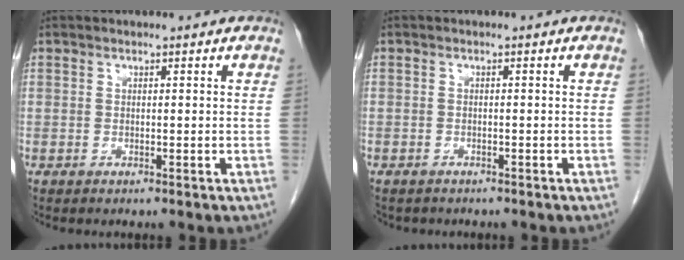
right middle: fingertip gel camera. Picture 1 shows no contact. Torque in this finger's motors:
{"motor_torque": [1.86, -0.28, 0.76, -0.04]}